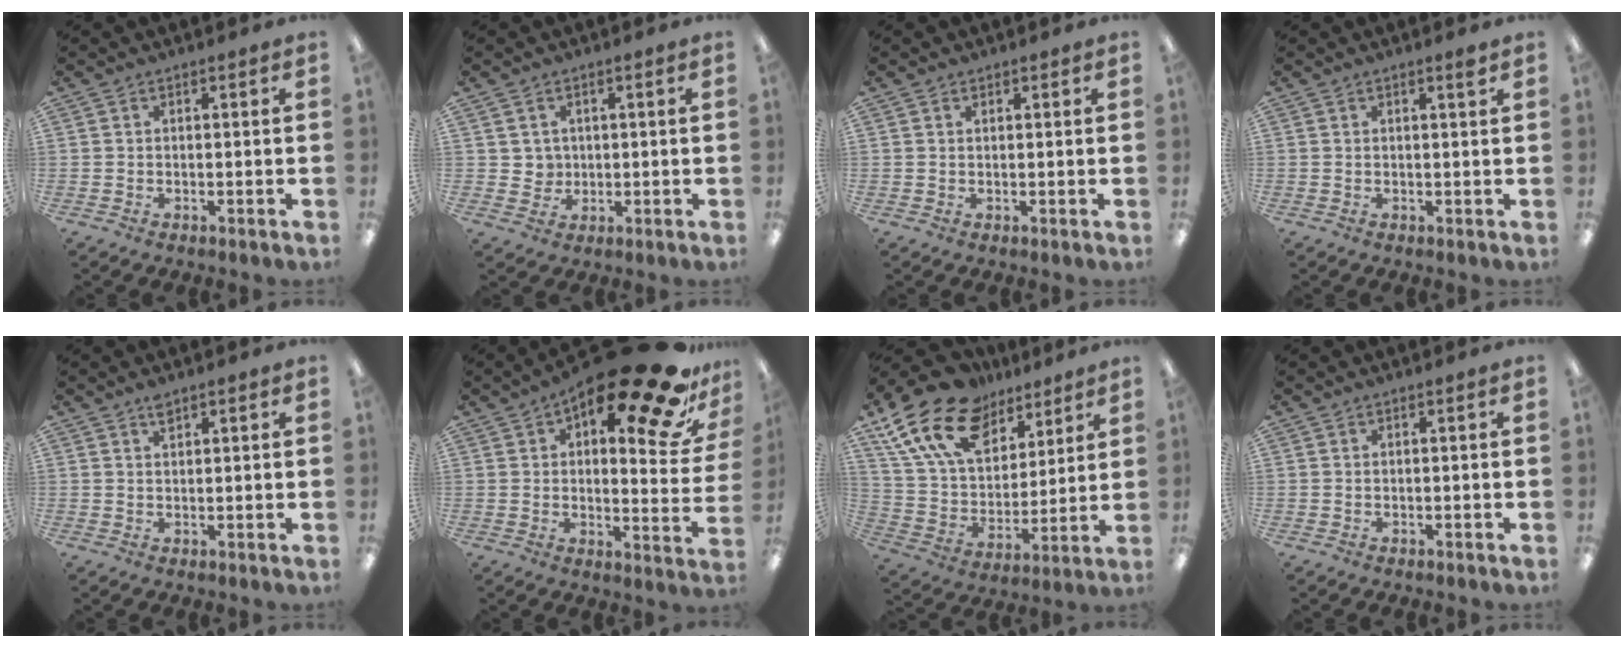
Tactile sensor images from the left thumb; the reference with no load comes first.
{"total": 3.5, "force": [1.4, 3.3, 0.0], "torque": [0.003, 0.000, 0.022]}
{"total": 1.0, "force": [0.6, 0.6, 0.5], "torque": [-0.010, 0.002, 0.011]}
{"total": 1.5, "force": [1.1, 0.0, 1.0], "torque": [-0.013, -0.005, 0.018]}
{"total": 1.9, "force": [1.4, 0.7, 1.1], "torque": [-0.017, -0.003, 0.023]}
{"total": 23.1, "force": [14.9, 6.4, 16.4], "torque": [-0.218, -0.102, 0.234]}
{"total": 20.1, "force": [12.3, 12.0, 10.5], "torque": [-0.207, -0.055, 0.228]}
{"total": 0.0}